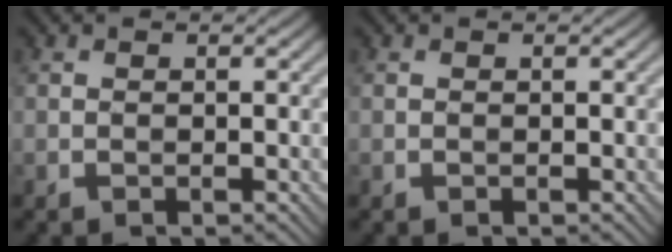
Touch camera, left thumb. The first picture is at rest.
{"total": 0.0}